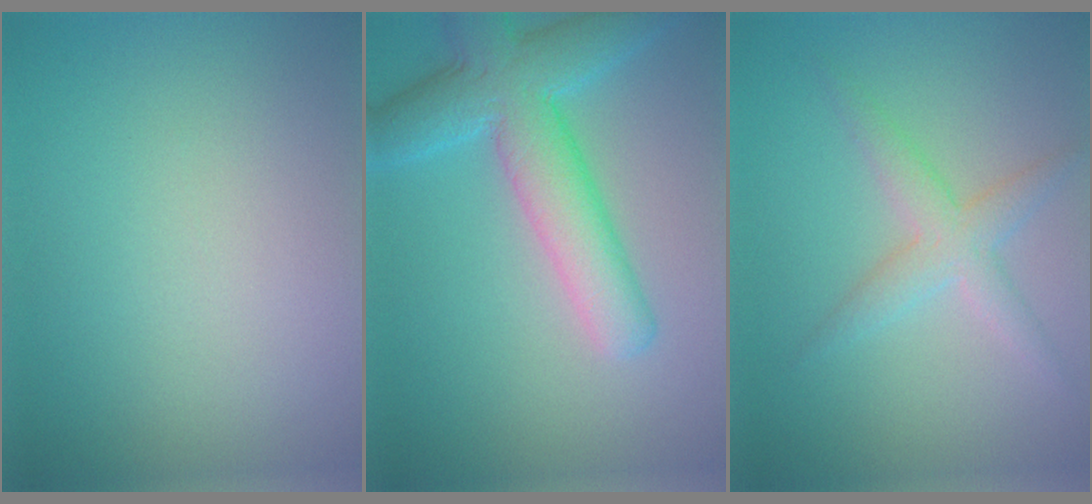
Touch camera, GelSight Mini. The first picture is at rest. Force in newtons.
{"total": 7.0, "press": 7.0, "slide": 0.3}
{"total": 2.8, "press": 2.8, "slide": 0.0}